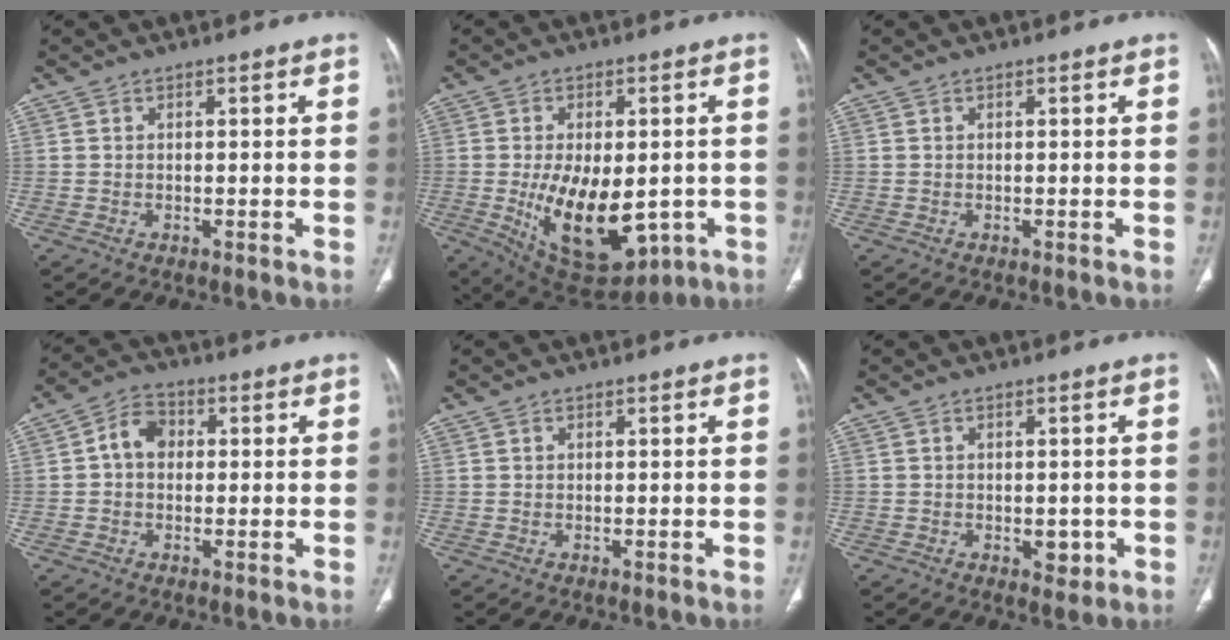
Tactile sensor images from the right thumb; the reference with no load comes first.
{"total": 18.2, "force": [-3.6, 10.1, 14.7], "torque": [-0.222, -0.013, -0.022]}
{"total": 0.0}
{"total": 5.7, "force": [0.4, 4.5, 3.5], "torque": [-0.047, 0.017, -0.002]}
{"total": 0.0}
{"total": 3.0, "force": [-0.7, 2.0, 2.0], "torque": [-0.009, 0.001, -0.004]}